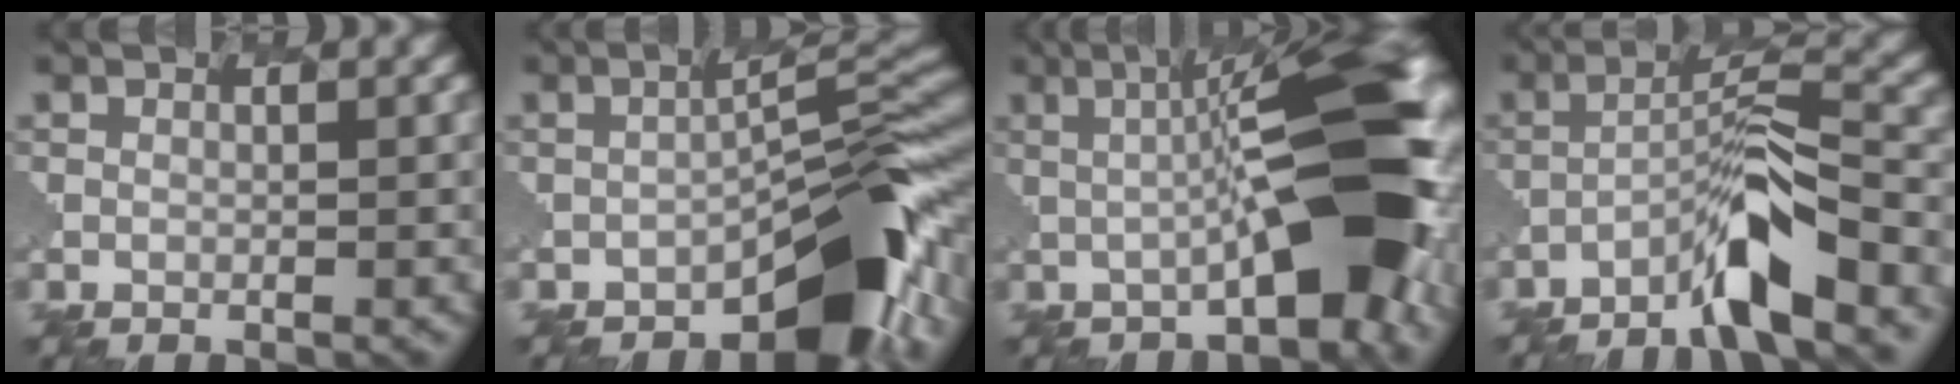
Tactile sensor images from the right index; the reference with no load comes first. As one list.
[{"total": 7.5, "force": [-4.8, 2.2, 5.3], "torque": [-0.085, 0.004, -0.091]}, {"total": 9.7, "force": [-0.2, 2.7, 9.3], "torque": [-0.108, 0.017, -0.021]}, {"total": 5.7, "force": [-5.1, -0.1, 2.5], "torque": [-0.082, 0.016, -0.107]}]